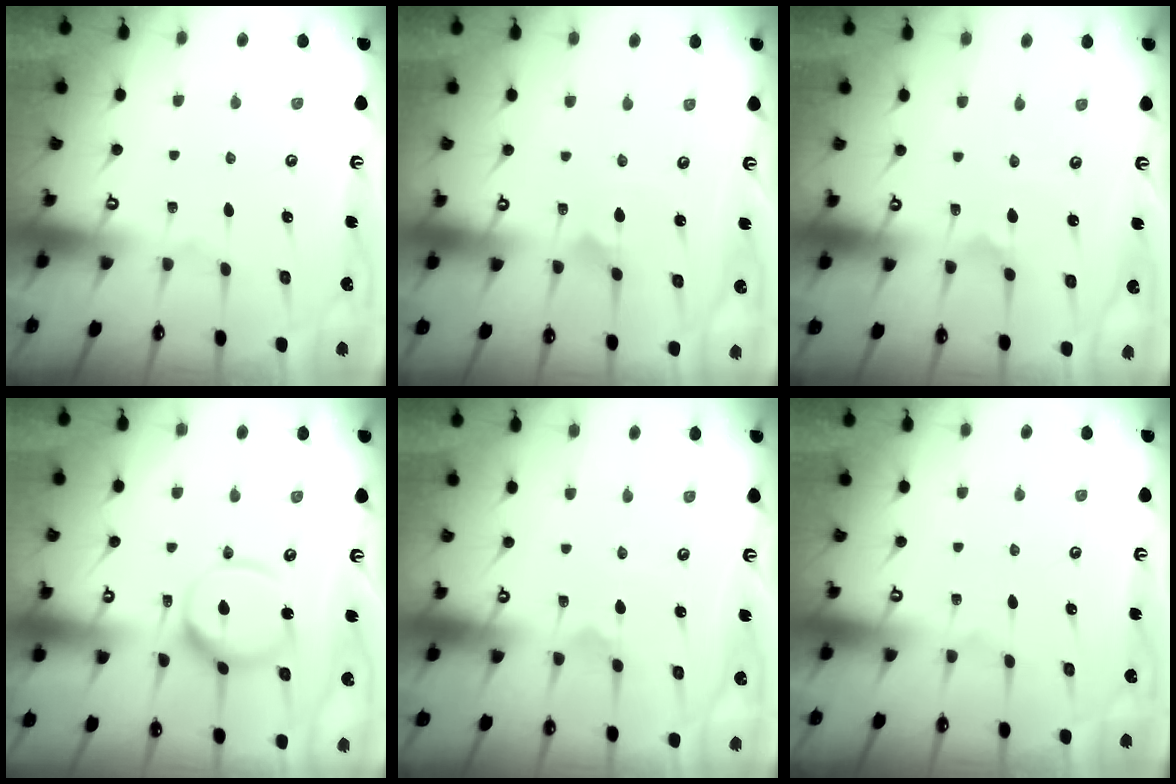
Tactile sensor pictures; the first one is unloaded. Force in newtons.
{"total": 2.2, "press": 2.2, "slide": 0.1}
{"total": 3.0, "press": 3.0, "slide": 0.2}
{"total": 12.8, "press": 12.7, "slide": 1.4}
{"total": 1.7, "press": 1.7, "slide": 0.1}
{"total": 0.0}